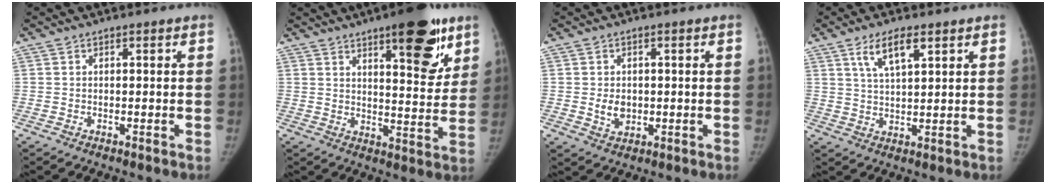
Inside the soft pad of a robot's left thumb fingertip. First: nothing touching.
{"total": 15.9, "force": [9.0, 5.2, 12.0], "torque": [-0.121, -0.044, 0.125]}
{"total": 4.0, "force": [-0.3, 3.1, 2.5], "torque": [-0.028, -0.003, 0.004]}
{"total": 6.6, "force": [3.6, 2.3, 5.0], "torque": [-0.084, -0.013, 0.068]}